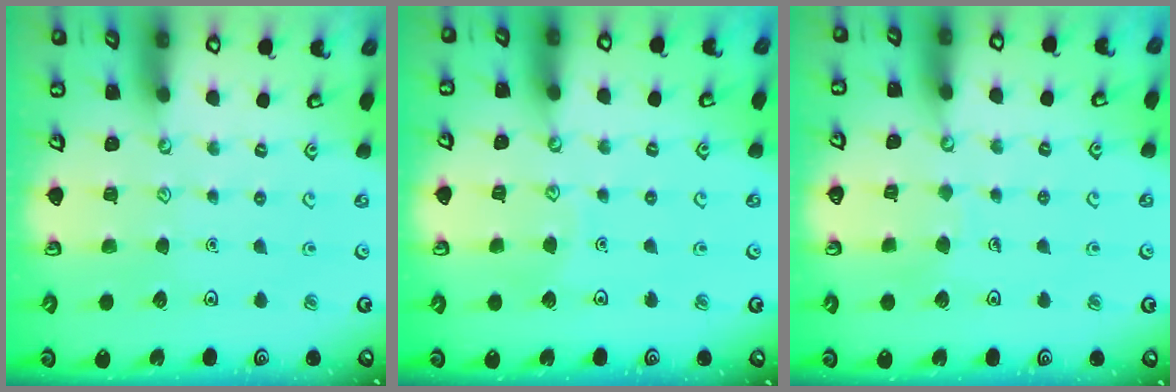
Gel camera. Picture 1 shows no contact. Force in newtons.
{"total": 3.2, "press": 3.2, "slide": 0.3}
{"total": 3.8, "press": 3.8, "slide": 0.3}